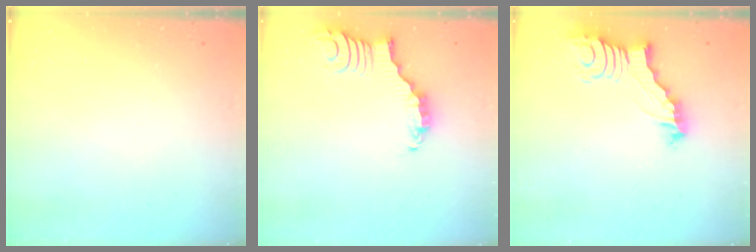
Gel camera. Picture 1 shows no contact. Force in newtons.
{"total": 2.8, "press": 2.7, "slide": 0.4}
{"total": 4.4, "press": 4.3, "slide": 0.4}